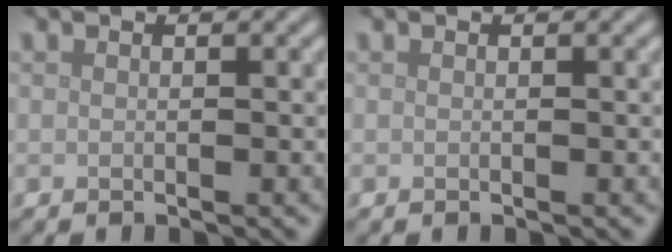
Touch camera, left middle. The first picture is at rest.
{"total": 0.0}